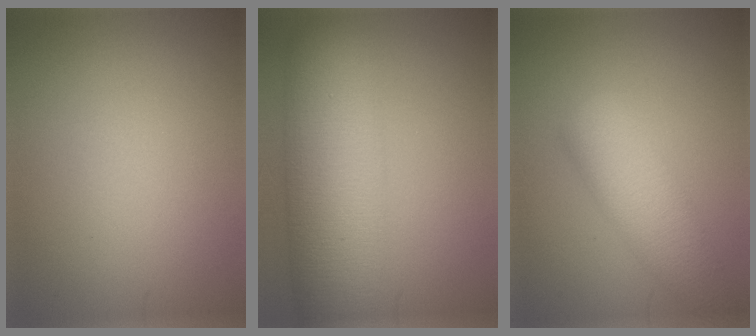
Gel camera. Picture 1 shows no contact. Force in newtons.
{"total": 10.9, "press": 10.9, "slide": 0.2}
{"total": 4.9, "press": 4.9, "slide": 0.3}